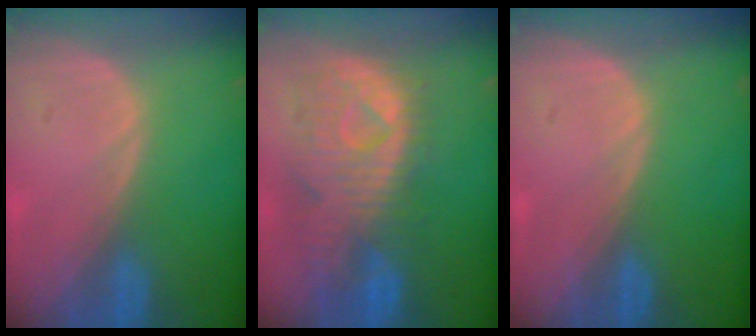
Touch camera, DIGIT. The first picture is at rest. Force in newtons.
{"total": 10.9, "press": 9.6, "slide": 5.2}
{"total": 0.0}